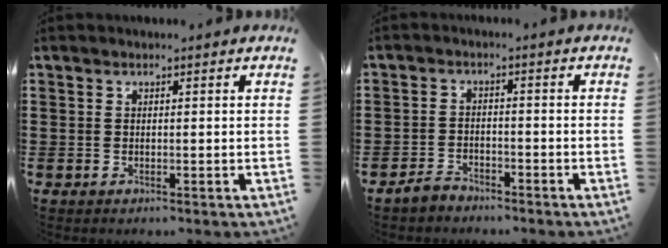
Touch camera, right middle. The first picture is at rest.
{"total": 2.6, "force": [-2.4, 1.0, 0.2], "torque": [-0.011, 0.004, -0.049]}